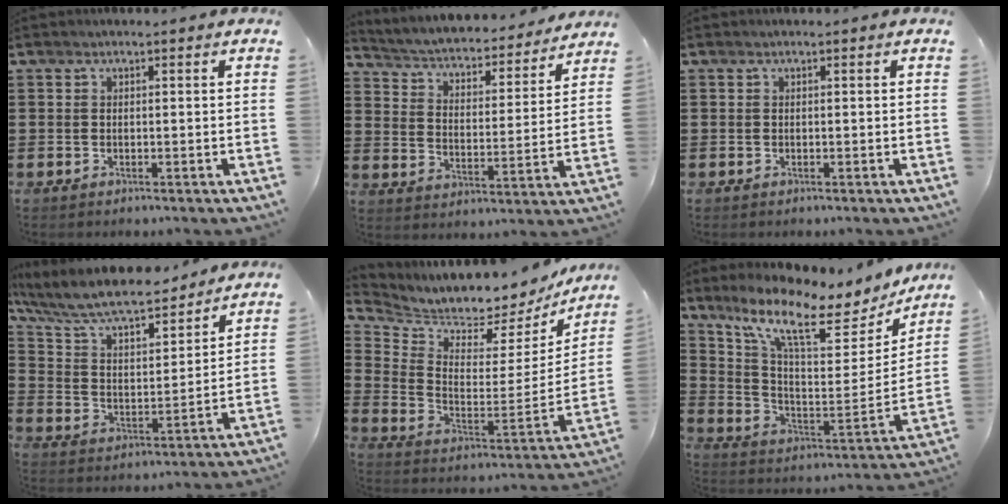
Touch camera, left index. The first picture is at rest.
{"total": 3.2, "force": [3.0, 0.3, 1.0], "torque": [-0.038, -0.034, 0.040]}
{"total": 0.0}
{"total": 8.8, "force": [7.8, 1.5, 3.9], "torque": [-0.109, -0.048, 0.131]}
{"total": 4.6, "force": [4.5, 0.3, -0.4], "torque": [-0.029, -0.065, 0.072]}
{"total": 10.7, "force": [8.0, 2.6, 6.6], "torque": [-0.150, -0.060, 0.128]}